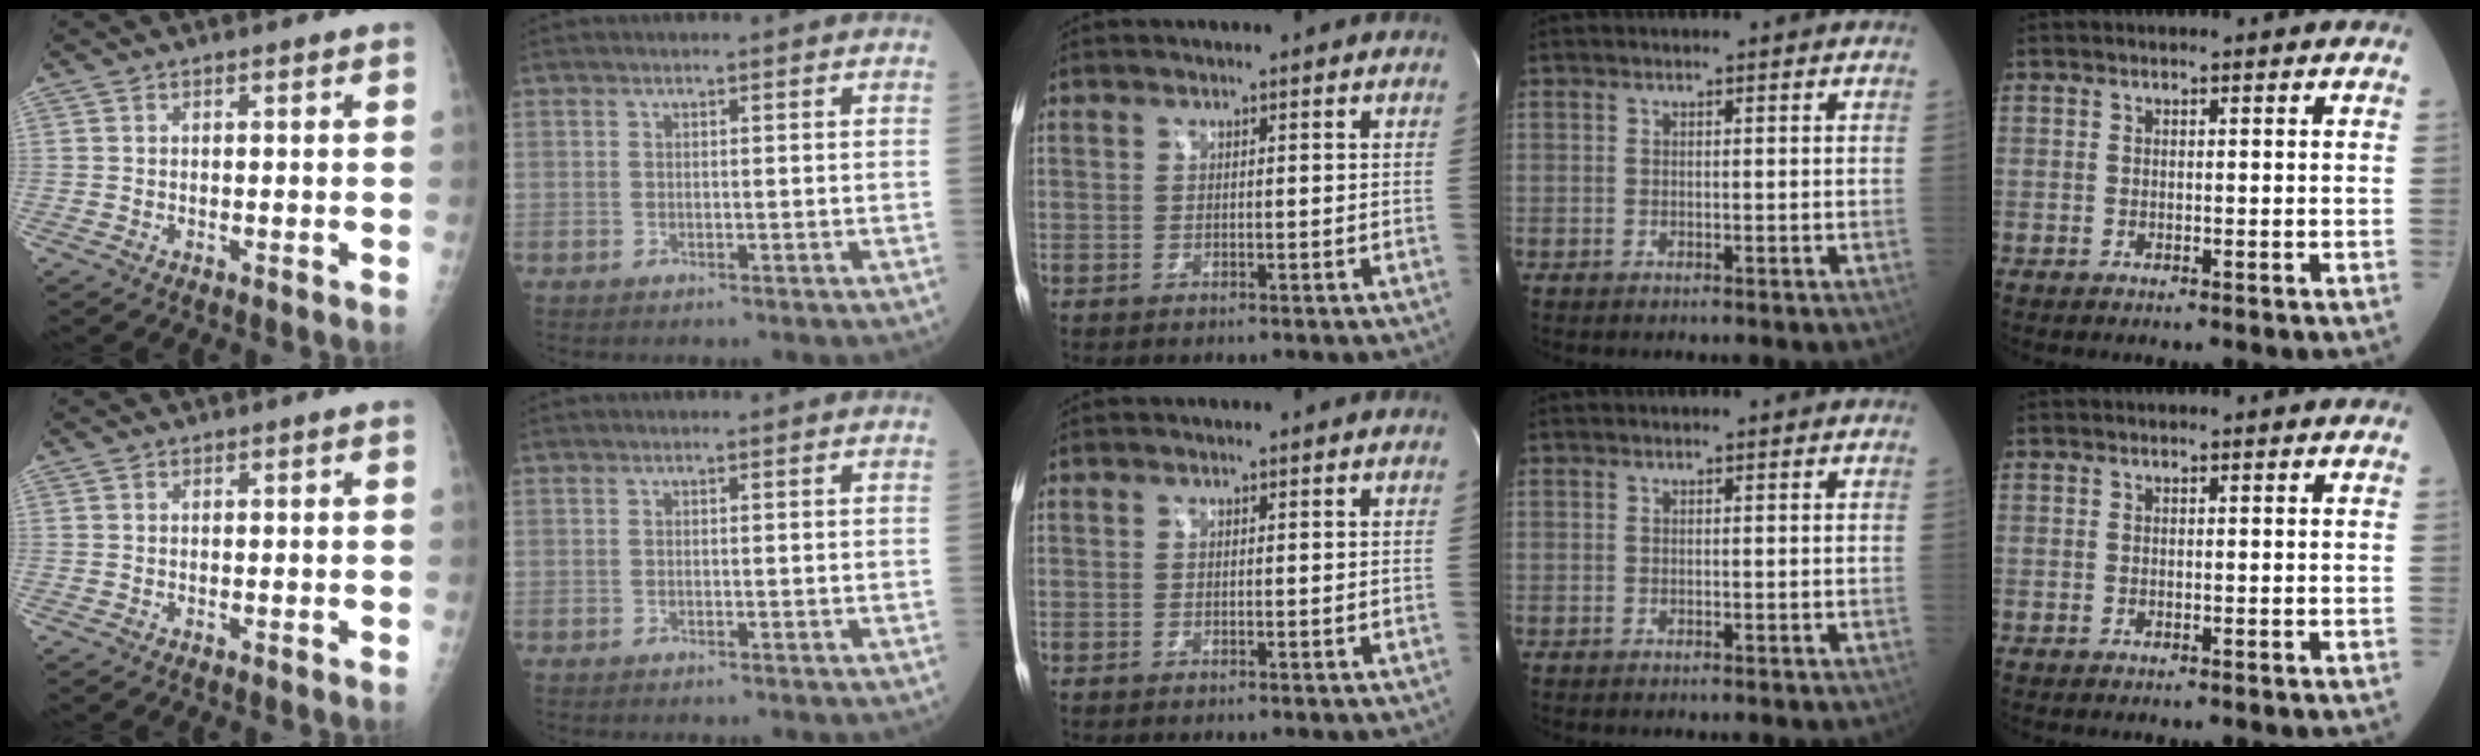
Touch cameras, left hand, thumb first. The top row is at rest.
{}